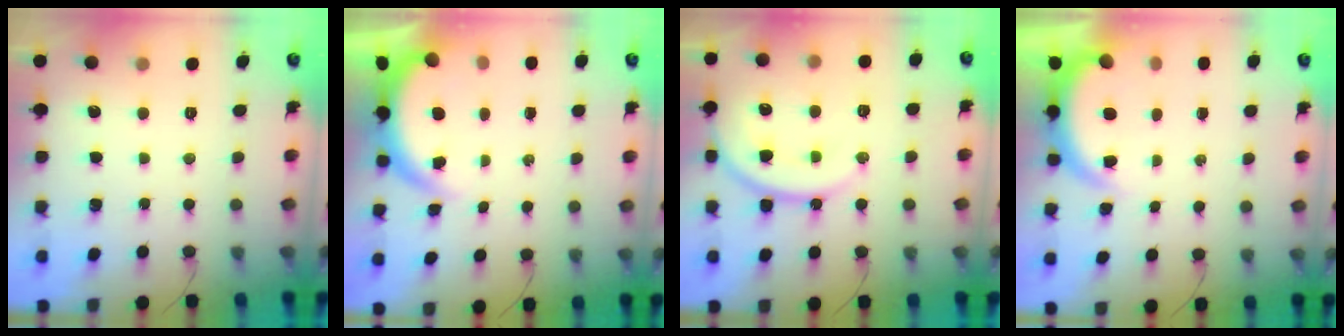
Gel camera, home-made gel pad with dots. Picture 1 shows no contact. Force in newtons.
{"total": 3.8, "press": 3.8, "slide": 0.1}
{"total": 14.7, "press": 14.6, "slide": 1.9}
{"total": 3.2, "press": 3.1, "slide": 0.5}